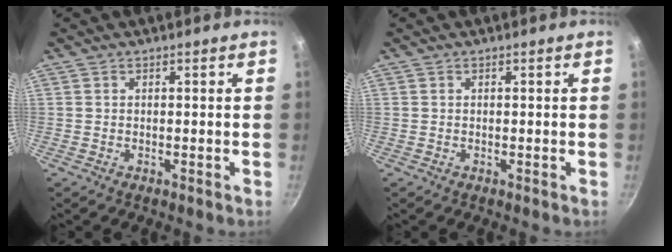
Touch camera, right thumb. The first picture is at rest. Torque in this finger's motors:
{"motor_torque": [-0.25, -0.04, -0.06, -0.07, 0.02]}